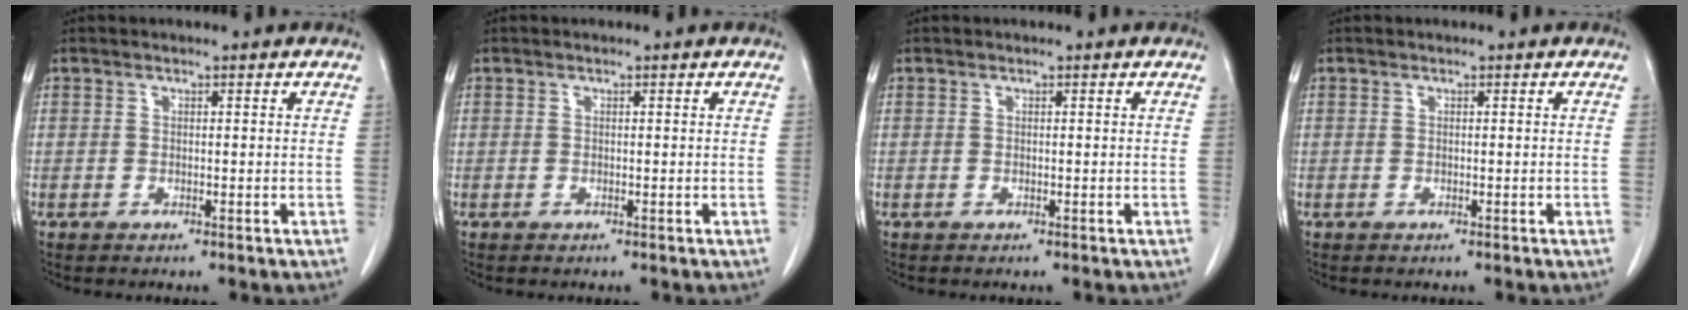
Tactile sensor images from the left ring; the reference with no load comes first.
{"total": 0.0}
{"total": 0.0}
{"total": 0.0}